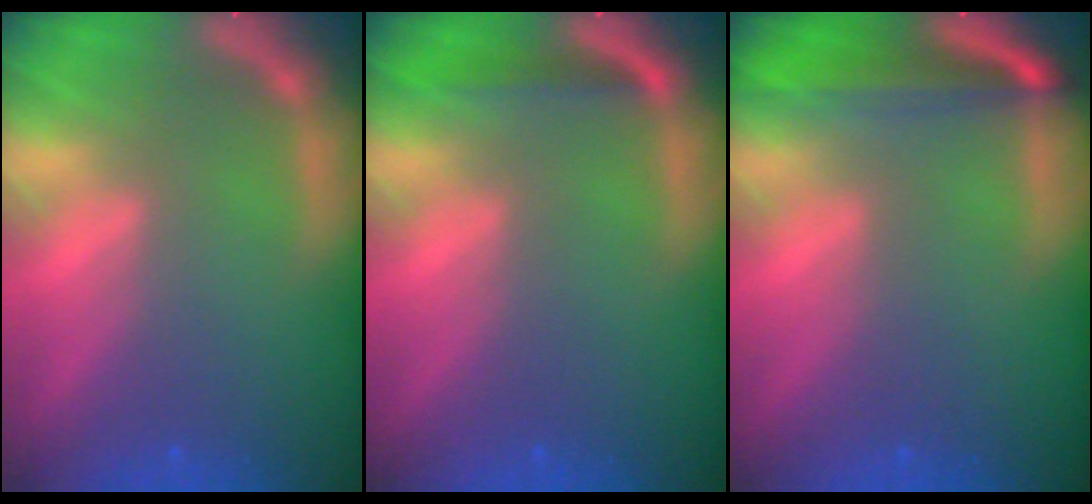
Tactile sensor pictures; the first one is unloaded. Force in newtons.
{"total": 1.9}
{"total": 5.5}